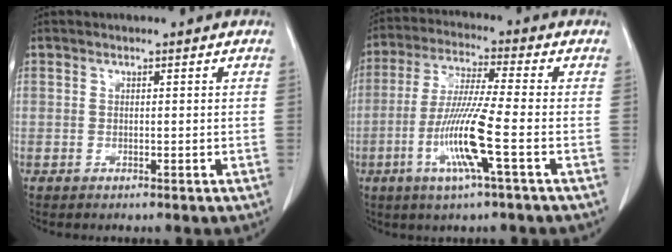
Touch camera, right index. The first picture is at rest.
{"total": 10.8, "force": [-3.5, -0.5, 10.3], "torque": [-0.208, -0.014, -0.072]}